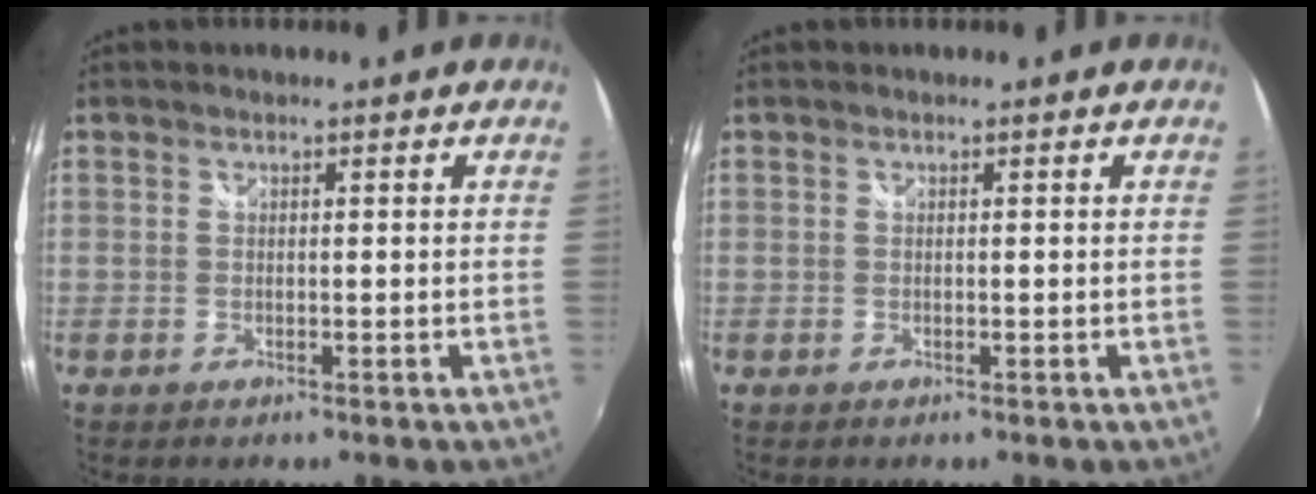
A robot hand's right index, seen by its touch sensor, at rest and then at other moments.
{"total": 0.0}